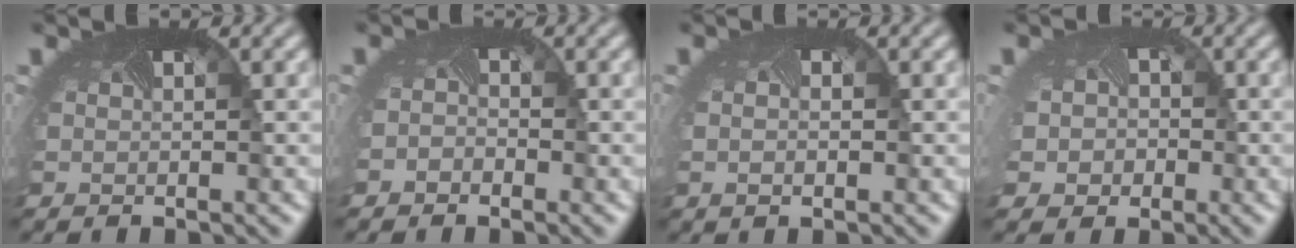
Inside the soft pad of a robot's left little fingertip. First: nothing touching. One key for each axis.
{"total": 0.7, "fx": -0.6, "fy": 0.3, "fz": -0.3, "tx": 0.003, "ty": -0.009, "tz": -0.013}
{"total": 0.8, "fx": -0.2, "fy": 0.3, "fz": 0.7, "tx": -0.018, "ty": -0.007, "tz": 0.000}
{"total": 4.1, "fx": -0.8, "fy": 3.7, "fz": 1.6, "tx": -0.027, "ty": -0.013, "tz": -0.021}